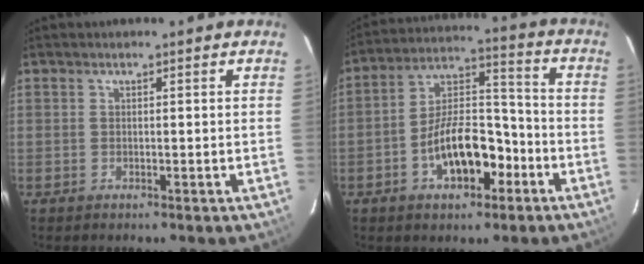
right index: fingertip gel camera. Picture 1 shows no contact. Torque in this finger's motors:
{"motor_torque": [1.07, -0.99, 0.49, 0.14]}